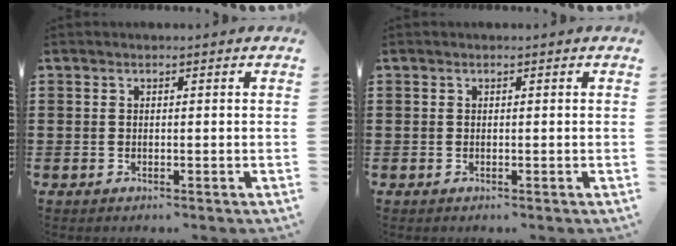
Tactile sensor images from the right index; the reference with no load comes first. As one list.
[{"total": 0.0}]